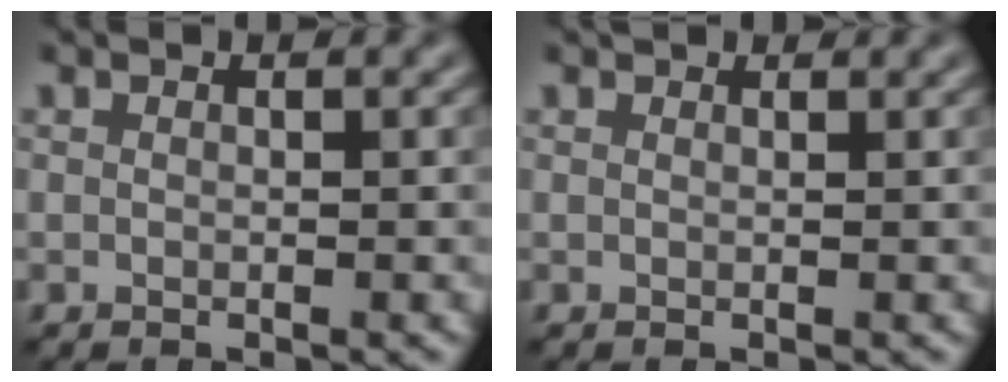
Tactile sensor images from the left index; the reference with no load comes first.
{"total": 1.2, "force": [1.1, 0.3, 0.3], "torque": [-0.013, -0.005, 0.009]}